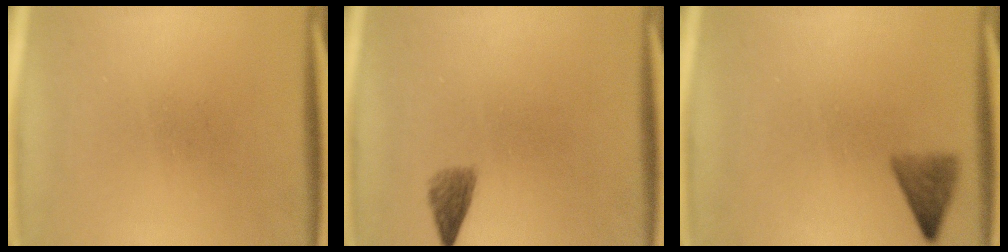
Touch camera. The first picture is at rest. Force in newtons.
{"total": 2.2}
{"total": 3.0}